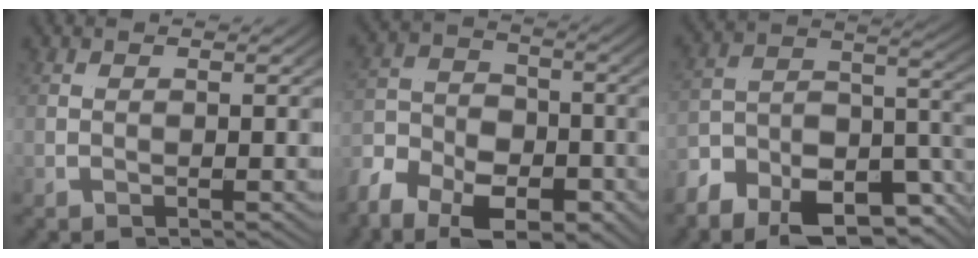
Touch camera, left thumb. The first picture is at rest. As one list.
[{"total": 7.3, "force": [-2.1, 3.6, 6.1], "torque": [-0.098, 0.010, -0.058]}, {"total": 5.4, "force": [-4.1, 0.6, 3.5], "torque": [-0.066, 0.025, -0.087]}]